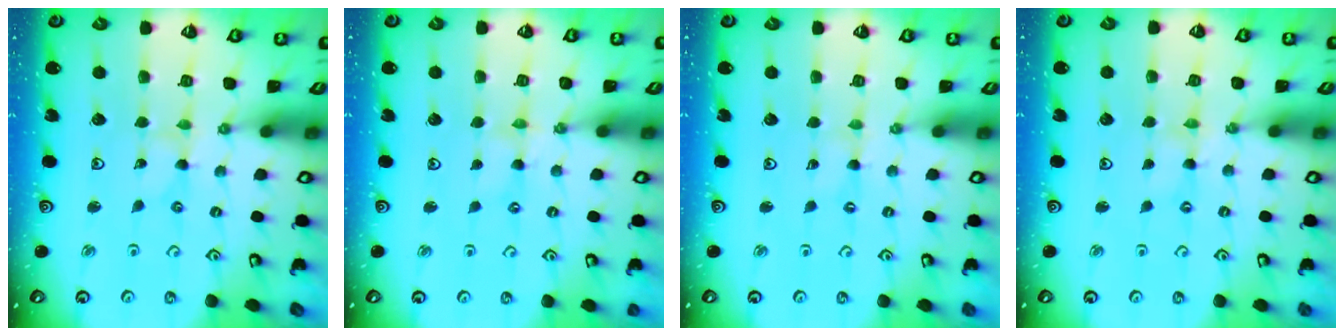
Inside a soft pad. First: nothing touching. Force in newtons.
{"total": 0.0}
{"total": 0.0}
{"total": 0.0}